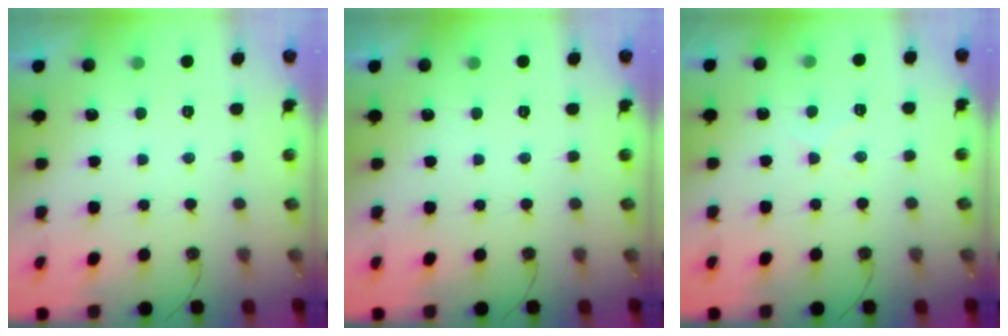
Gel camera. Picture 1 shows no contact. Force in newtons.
{"total": 0.0}
{"total": 5.7, "press": 5.7, "slide": 0.7}